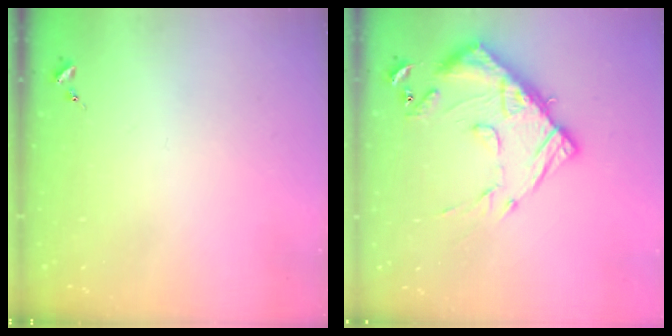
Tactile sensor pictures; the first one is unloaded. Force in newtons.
{"total": 16.6, "press": 16.6, "slide": 1.4}